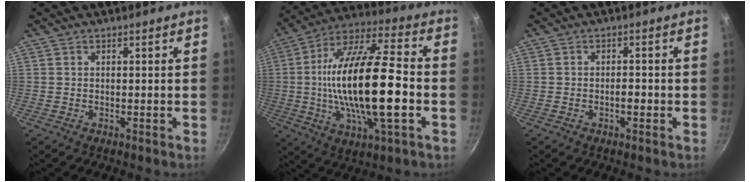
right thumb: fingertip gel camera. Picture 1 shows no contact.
{"total": 23.9, "force": [-2.6, 7.9, 22.4], "torque": [-0.407, 0.022, -0.052]}
{"total": 1.8, "force": [-0.7, 0.9, 1.4], "torque": [-0.016, 0.010, -0.013]}